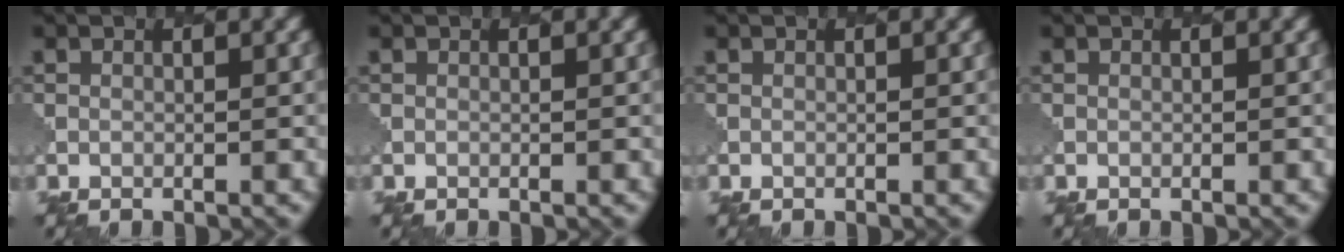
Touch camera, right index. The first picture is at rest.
{"total": 0.0}
{"total": 0.0}
{"total": 0.0}